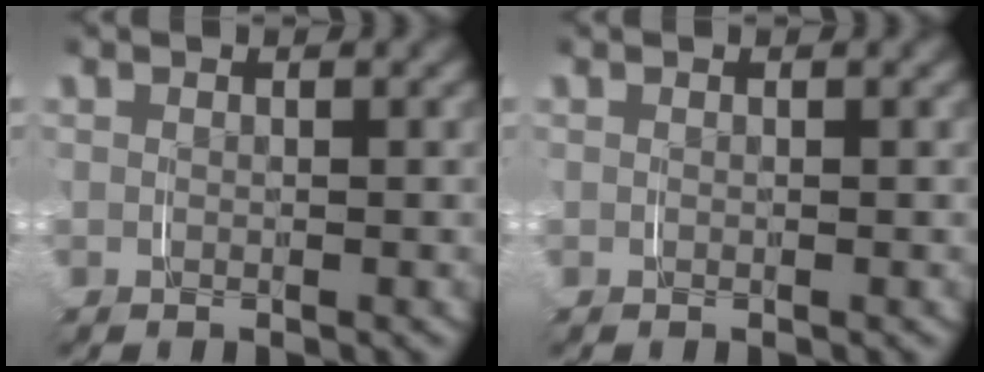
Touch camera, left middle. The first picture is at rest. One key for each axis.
{"total": 0.0}